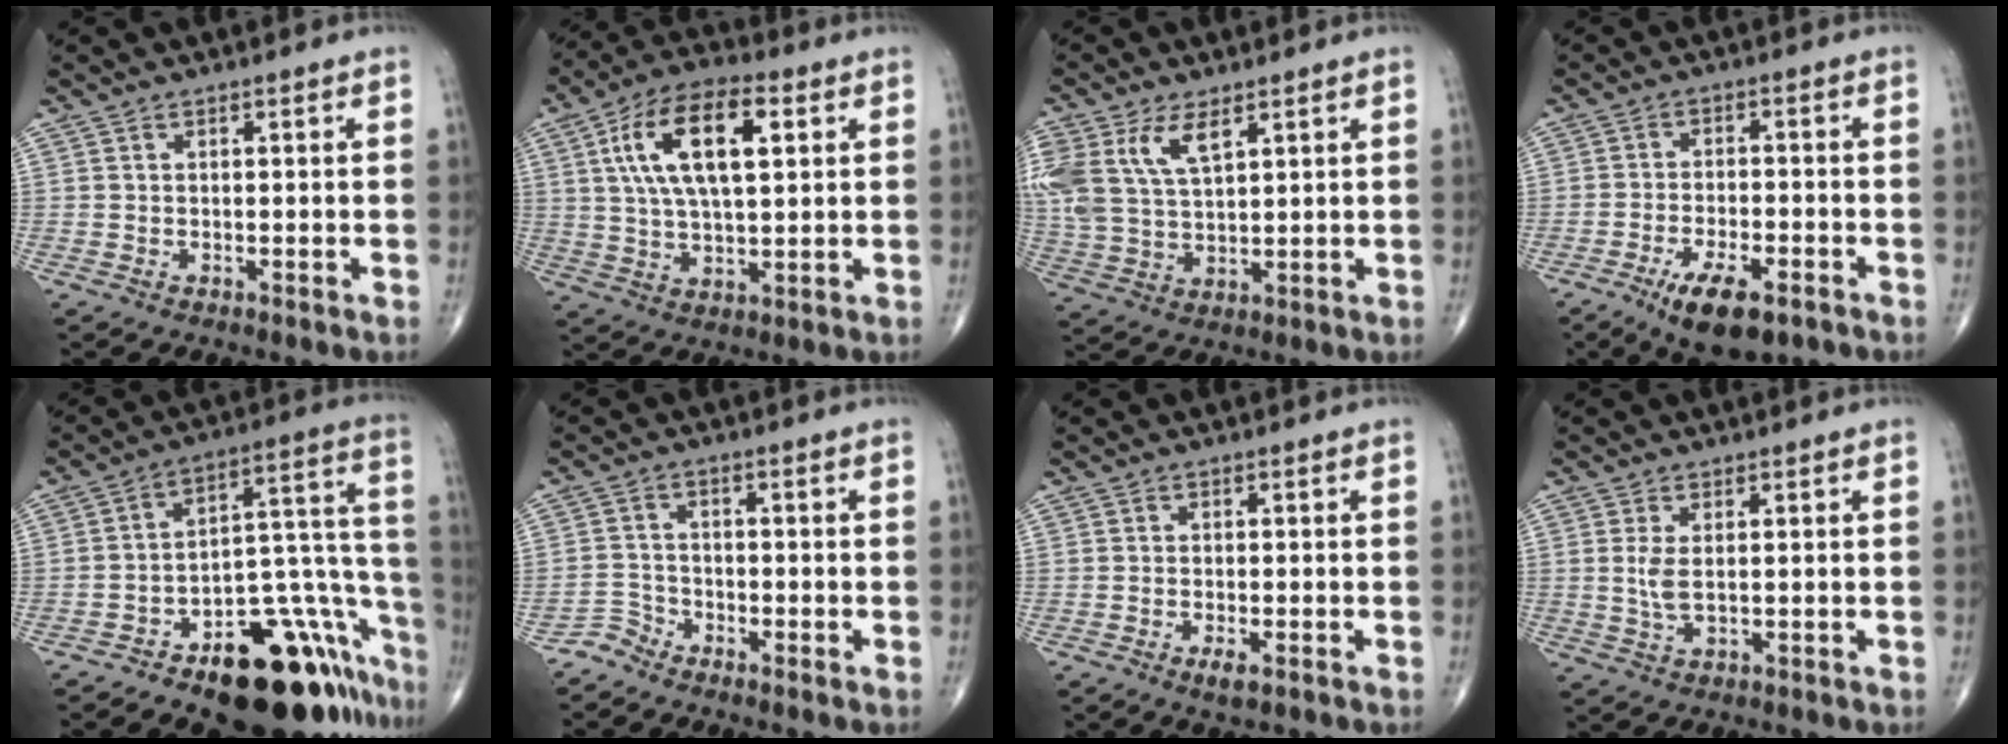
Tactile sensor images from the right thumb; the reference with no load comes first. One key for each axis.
{"total": 15.6, "fx": 4.5, "fy": 7.0, "fz": 13.2, "tx": -0.239, "ty": 0.009, "tz": 0.079}
{"total": 12.2, "fx": 5.4, "fy": 6.3, "fz": 9.0, "tx": -0.200, "ty": -0.004, "tz": 0.116}
{"total": 9.7, "fx": -5.4, "fy": 3.7, "fz": 7.2, "tx": -0.119, "ty": 0.012, "tz": -0.084}
{"total": 25.7, "fx": -14.0, "fy": 10.7, "fz": 18.7, "tx": -0.148, "ty": 0.111, "tz": -0.194}
{"total": 2.7, "fx": -2.6, "fy": 0.8, "fz": -0.5, "tx": 0.016, "ty": -0.002, "tz": -0.058}
{"total": 2.2, "fx": -1.1, "fy": 0.6, "fz": 1.8, "tx": -0.033, "ty": -0.003, "tz": -0.021}
{"total": 3.2, "fx": 0.4, "fy": 1.2, "fz": 2.9, "tx": -0.069, "ty": -0.006, "tz": 0.014}